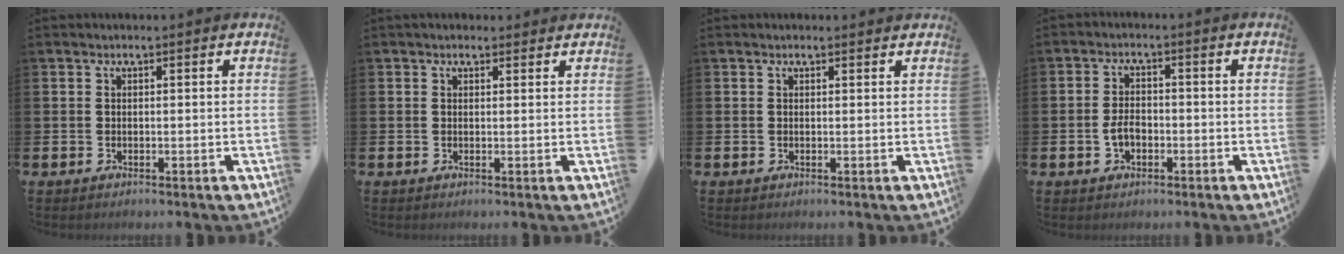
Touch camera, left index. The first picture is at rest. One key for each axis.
{"total": 1.1, "fx": 0.9, "fy": 0.6, "fz": 0.2, "tx": 0.007, "ty": 0.004, "tz": 0.013}
{"total": 0.5, "fx": 0.5, "fy": 0.2, "fz": 0.1, "tx": 0.009, "ty": -0.002, "tz": 0.006}
{"total": 2.9, "fx": -0.9, "fy": 1.8, "fz": 2.1, "tx": -0.034, "ty": 0.001, "tz": -0.018}